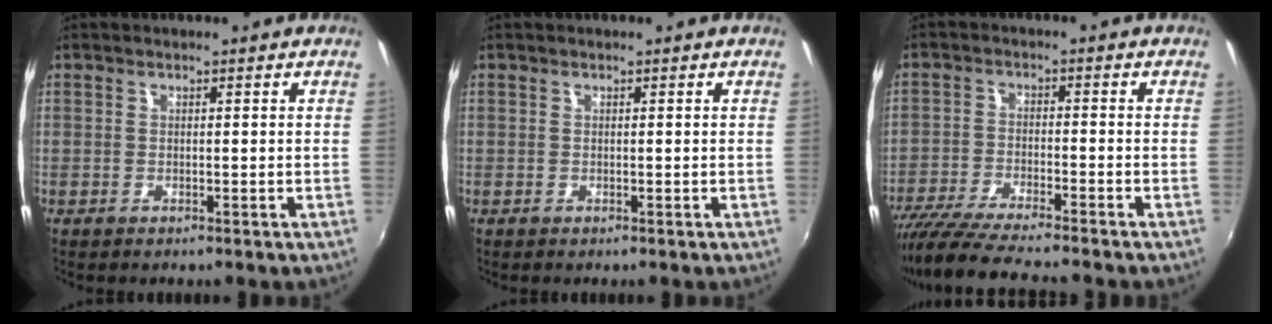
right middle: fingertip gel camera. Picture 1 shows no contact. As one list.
[{"total": 0.0}, {"total": 12.2, "force": [-10.8, 0.5, 5.6], "torque": [-0.125, -0.031, -0.192]}]